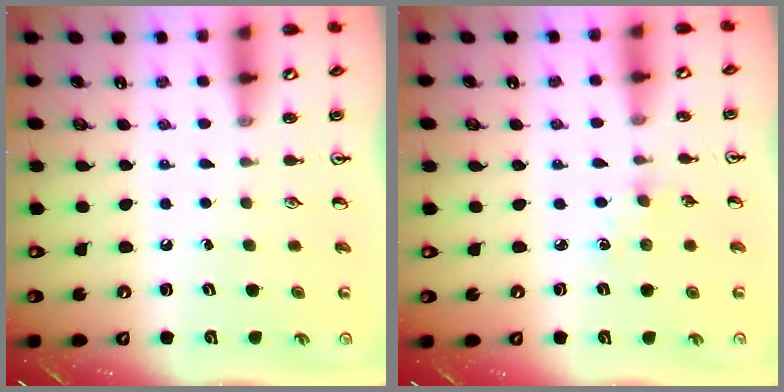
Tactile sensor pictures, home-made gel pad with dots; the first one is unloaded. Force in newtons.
{"total": 2.8, "press": 2.7, "slide": 0.4}